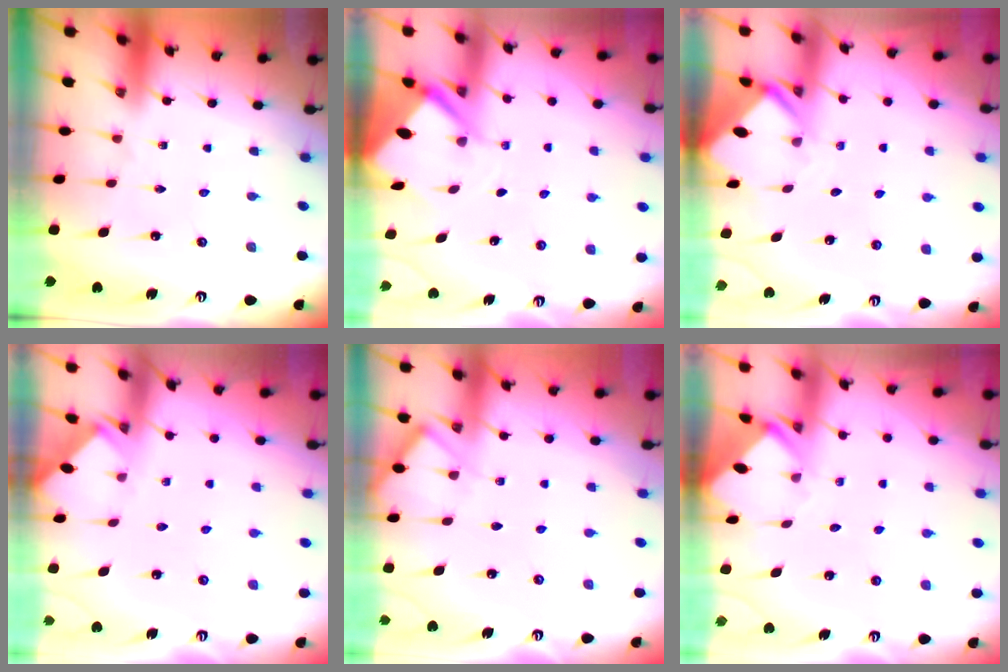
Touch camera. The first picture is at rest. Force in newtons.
{"total": 4.2, "press": 4.2, "slide": 0.3}
{"total": 3.4, "press": 3.4, "slide": 0.1}
{"total": 1.7, "press": 1.7, "slide": 0.2}
{"total": 6.1, "press": 6.1, "slide": 0.4}
{"total": 3.3, "press": 3.3, "slide": 0.2}